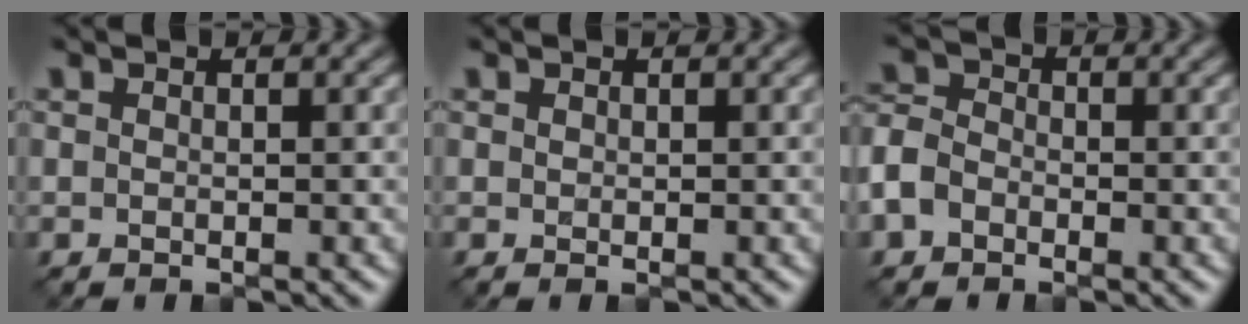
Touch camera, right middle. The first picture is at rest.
{"total": 0.0}
{"total": 3.4, "force": [-1.5, 2.6, 1.6], "torque": [-0.040, 0.005, -0.044]}